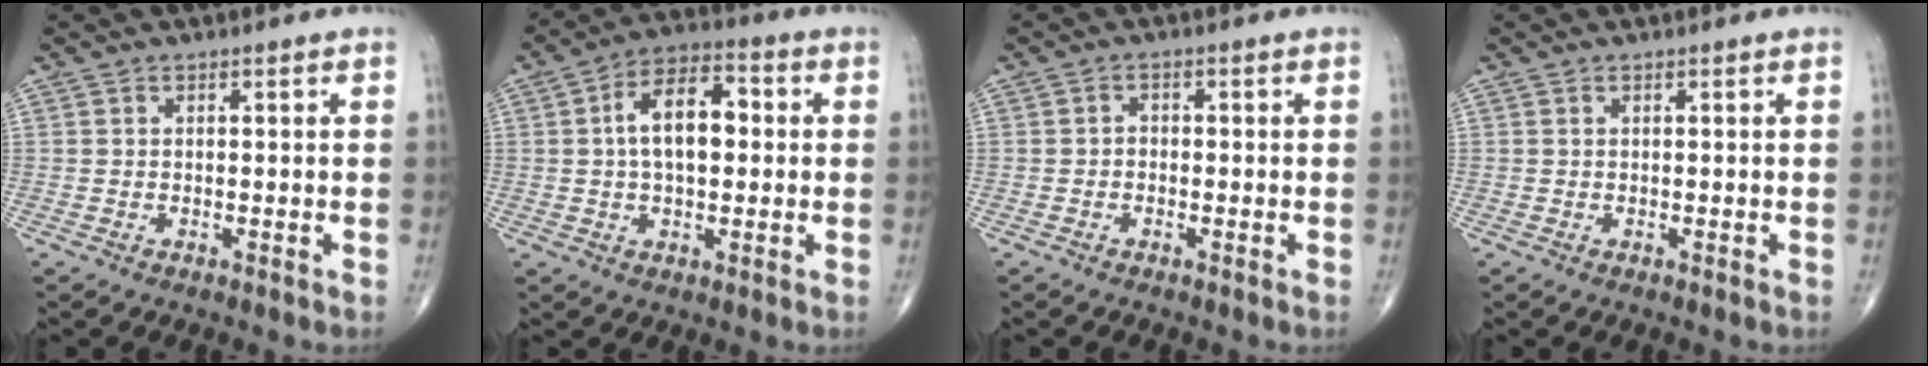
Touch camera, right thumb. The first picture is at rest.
{"total": 11.1, "force": [1.0, 6.2, 9.2], "torque": [-0.144, 0.024, 0.010]}
{"total": 1.1, "force": [-0.5, 0.9, 0.5], "torque": [0.002, 0.007, -0.014]}
{"total": 0.0}